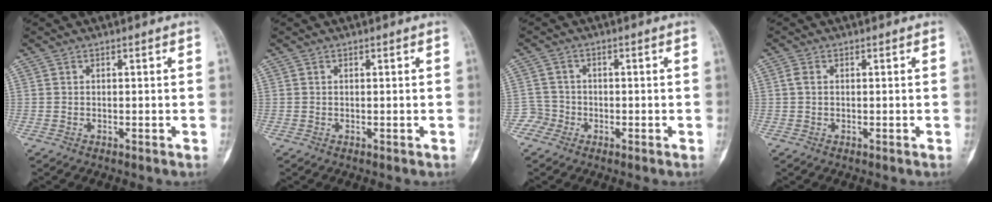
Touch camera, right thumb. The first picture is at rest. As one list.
[{"total": 0.0}, {"total": 2.8, "force": [-1.3, 2.4, -0.5], "torque": [0.027, 0.011, -0.033]}, {"total": 1.4, "force": [0.3, 0.9, 1.1], "torque": [-0.025, 0.002, 0.004]}]